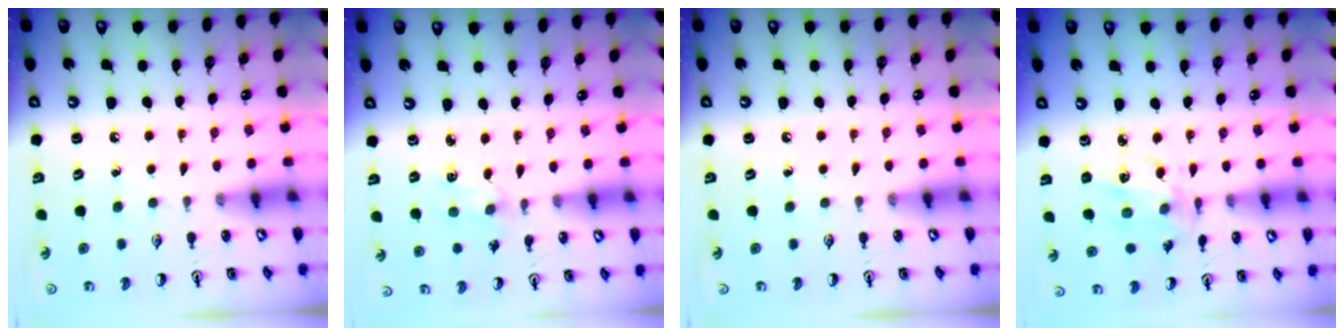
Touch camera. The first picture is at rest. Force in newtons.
{"total": 2.3, "press": 2.3, "slide": 0.4}
{"total": 0.0}
{"total": 6.3, "press": 6.2, "slide": 1.5}